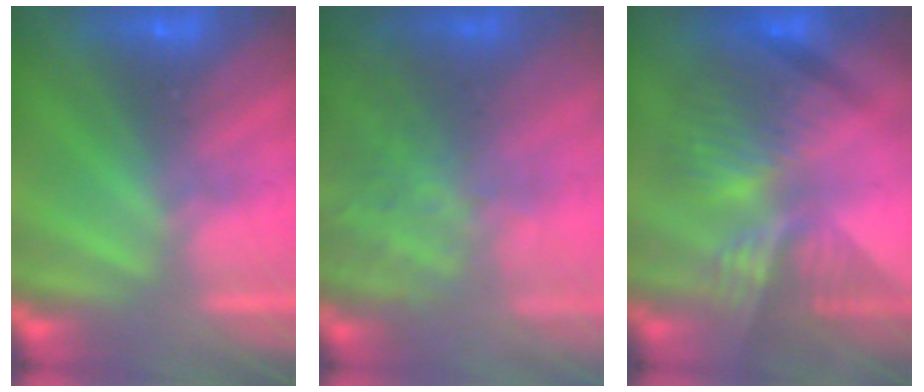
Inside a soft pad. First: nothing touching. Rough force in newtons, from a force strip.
{"total": 7.4}
{"total": 7.1}